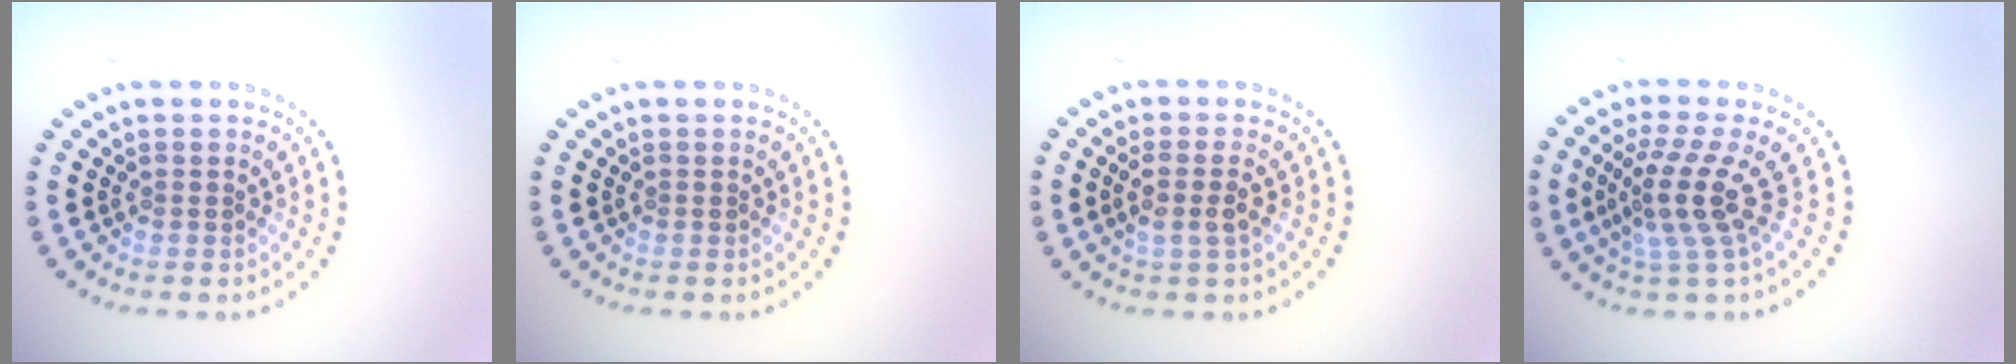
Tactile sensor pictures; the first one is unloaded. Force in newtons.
{"total": 0.0}
{"total": 2.0, "press": 1.8, "slide": 1.0}
{"total": 4.0, "press": 2.6, "slide": 3.0}